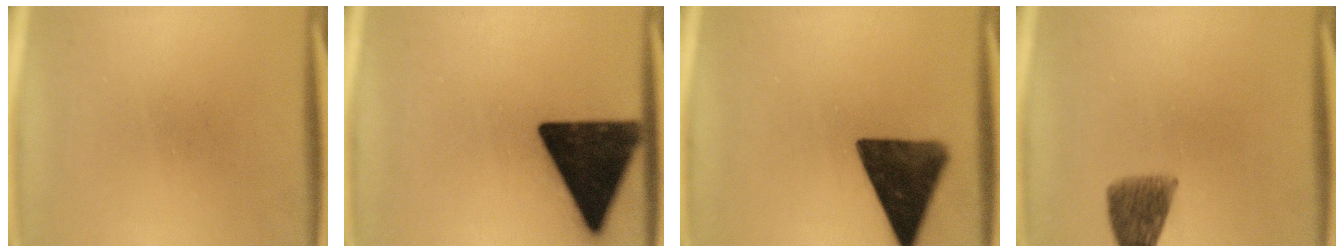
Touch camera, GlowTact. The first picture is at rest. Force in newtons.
{"total": 18.0}
{"total": 13.4}
{"total": 6.6}